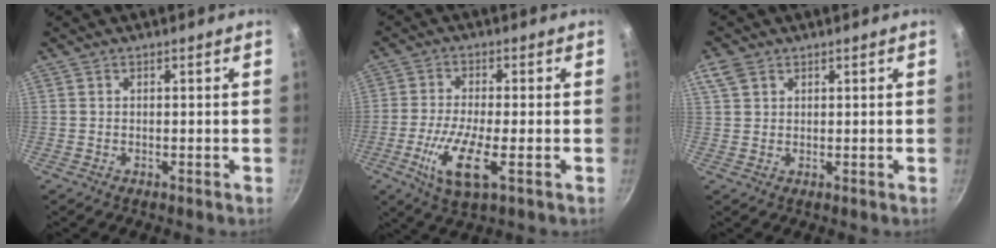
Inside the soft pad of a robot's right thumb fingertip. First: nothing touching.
{"total": 9.6, "force": [-2.8, 2.7, 8.8], "torque": [-0.182, -0.005, -0.058]}
{"total": 3.8, "force": [1.9, 2.6, 1.9], "torque": [-0.033, 0.001, 0.039]}